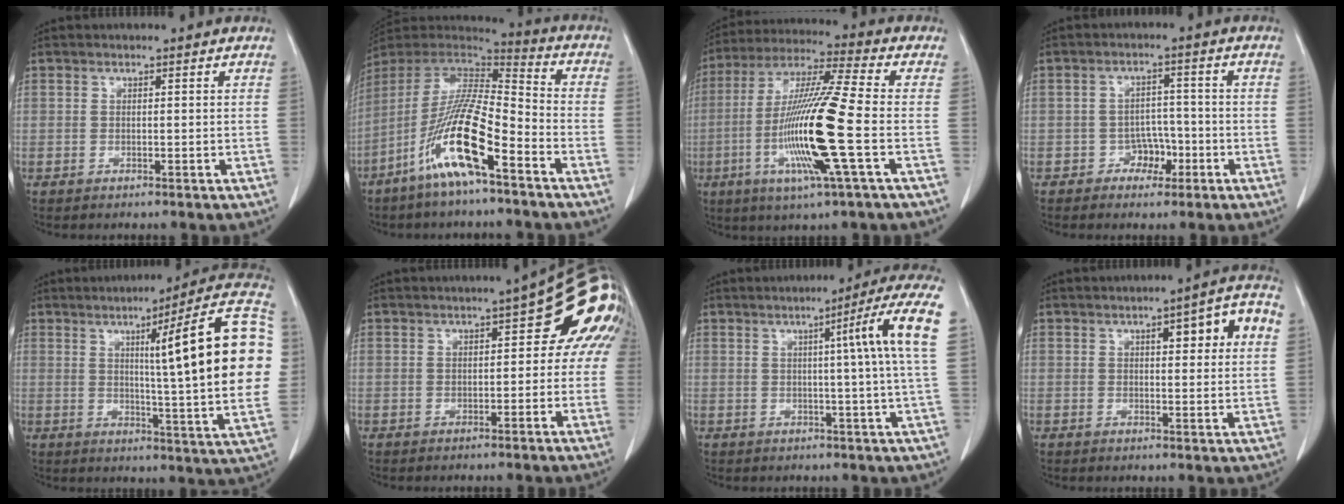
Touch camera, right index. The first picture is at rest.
{"total": 15.5, "force": [-8.2, 2.2, 13.0], "torque": [-0.254, -0.014, -0.152]}
{"total": 17.1, "force": [-4.0, -0.3, 16.6], "torque": [-0.336, -0.013, -0.086]}
{"total": 3.7, "force": [-1.9, 2.8, 1.6], "torque": [-0.014, 0.012, -0.027]}
{"total": 22.2, "force": [3.8, 0.2, 21.9], "torque": [-0.242, 0.019, 0.039]}
{"total": 10.9, "force": [3.2, 3.6, 9.8], "torque": [-0.113, 0.034, 0.031]}
{"total": 10.4, "force": [2.2, -2.1, 9.9], "torque": [-0.125, 0.008, 0.024]}
{"total": 8.5, "force": [2.7, 1.4, 8.0], "torque": [-0.105, 0.019, 0.032]}